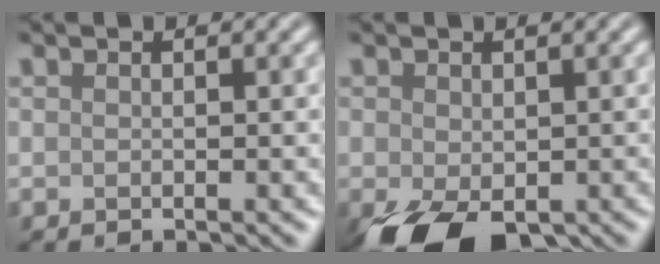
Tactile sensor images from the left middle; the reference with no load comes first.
{"total": 7.1, "force": [-3.1, 4.3, 4.8], "torque": [-0.102, -0.030, -0.039]}